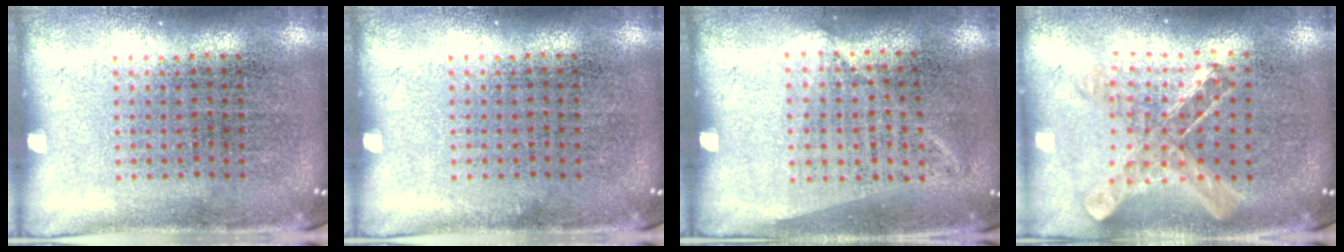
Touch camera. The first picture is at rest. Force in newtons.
{"total": 0.0}
{"total": 1.0, "press": 0.9, "slide": 0.5}
{"total": 0.9, "press": 0.9, "slide": 0.0}